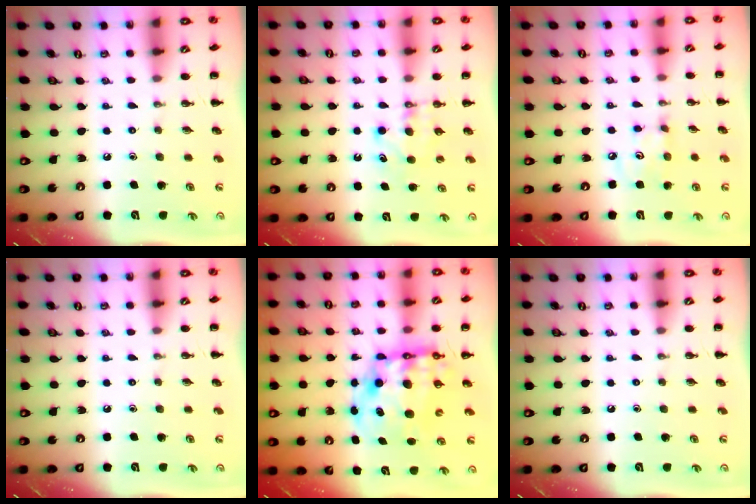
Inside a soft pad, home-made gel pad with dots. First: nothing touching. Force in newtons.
{"total": 6.3, "press": 6.1, "slide": 1.4}
{"total": 3.8, "press": 3.7, "slide": 0.7}
{"total": 0.0}
{"total": 13.9, "press": 13.4, "slide": 3.6}
{"total": 0.0}